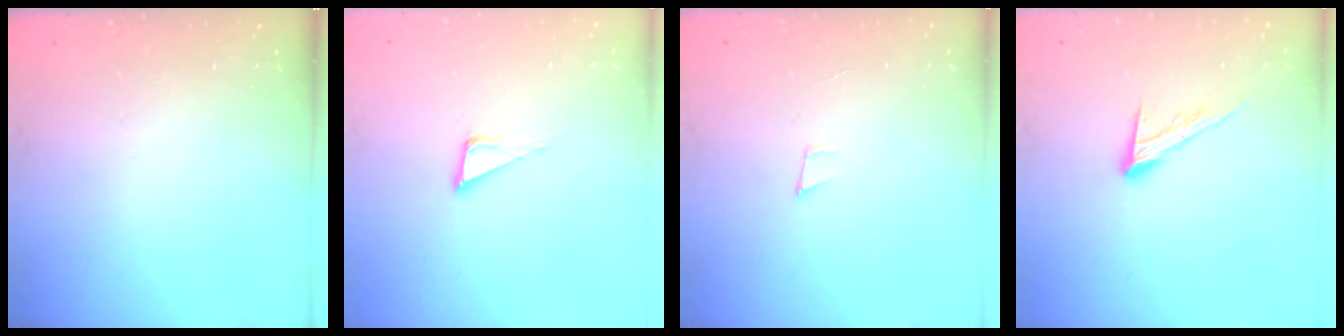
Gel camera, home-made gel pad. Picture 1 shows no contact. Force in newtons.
{"total": 5.5, "press": 4.7, "slide": 2.8}
{"total": 3.7, "press": 2.5, "slide": 2.6}
{"total": 9.8, "press": 9.8, "slide": 0.6}